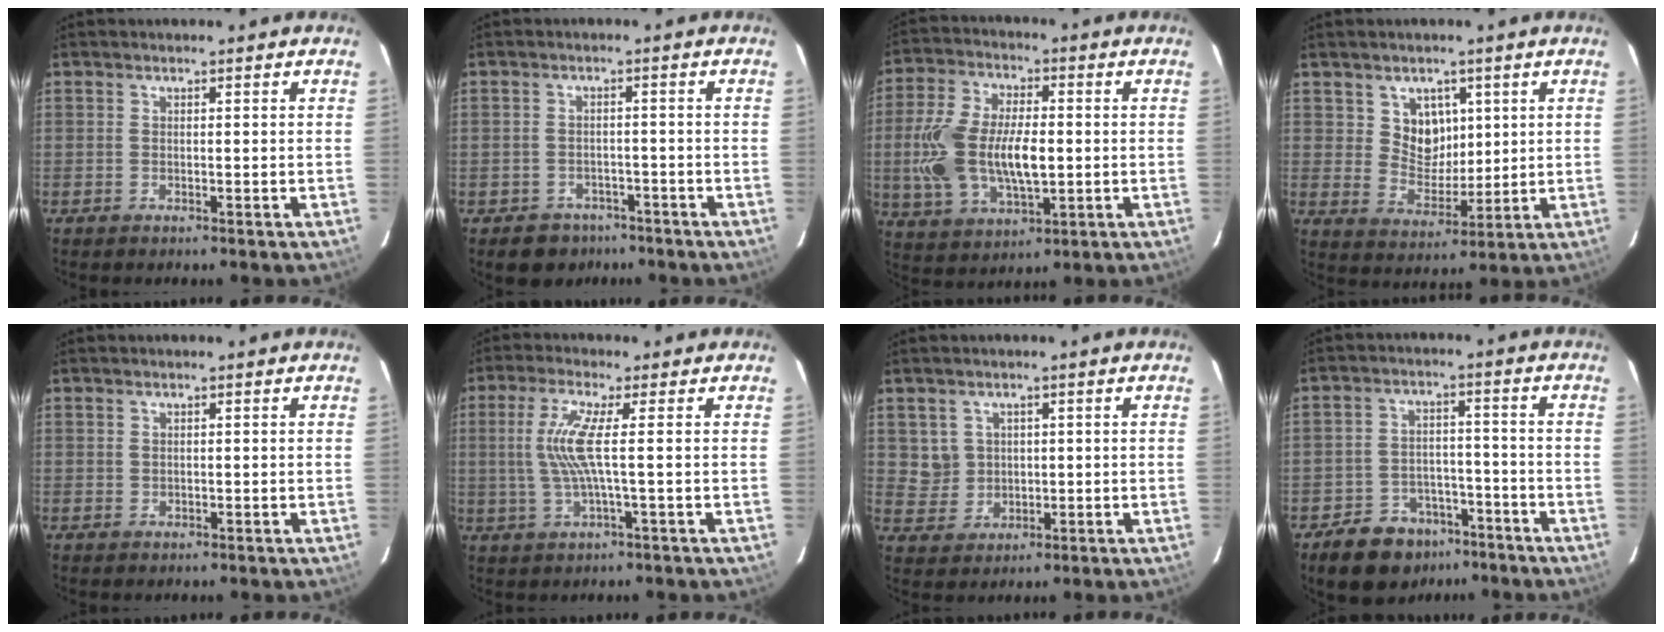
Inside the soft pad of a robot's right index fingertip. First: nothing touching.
{"total": 5.8, "force": [-4.0, 4.1, 0.7], "torque": [-0.026, 0.022, -0.050]}
{"total": 16.4, "force": [-0.9, 8.5, 14.1], "torque": [-0.297, -0.001, -0.011]}
{"total": 6.9, "force": [2.8, 5.9, 2.4], "torque": [-0.037, 0.001, 0.059]}
{"total": 0.5, "force": [0.3, 0.4, 0.1], "torque": [-0.001, 0.003, 0.007]}
{"total": 6.9, "force": [0.4, -0.4, 6.9], "torque": [-0.143, -0.003, 0.015]}
{"total": 4.8, "force": [1.4, 4.5, 0.8], "torque": [-0.015, 0.011, 0.039]}
{"total": 11.3, "force": [-7.8, 7.2, 3.9], "torque": [-0.098, 0.018, -0.103]}